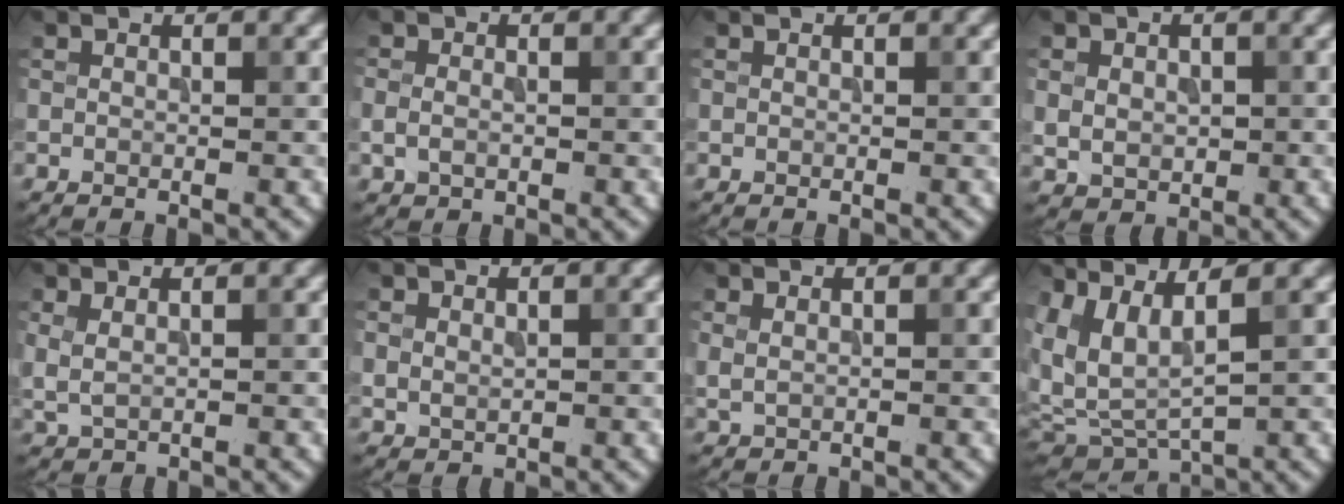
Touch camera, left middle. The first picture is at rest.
{"total": 1.8, "force": [-0.3, 1.3, 1.2], "torque": [-0.025, 0.001, -0.006]}
{"total": 0.0}
{"total": 2.7, "force": [0.2, 2.2, 1.5], "torque": [-0.024, -0.005, 0.009]}
{"total": 1.4, "force": [0.6, 0.6, 1.1], "torque": [-0.029, -0.001, 0.015]}
{"total": 1.2, "force": [0.5, 0.9, 0.7], "torque": [-0.015, -0.003, 0.014]}
{"total": 1.0, "force": [0.6, 0.4, 0.7], "torque": [-0.016, 0.000, 0.014]}
{"total": 5.7, "force": [1.7, 2.2, 5.0], "torque": [-0.113, 0.001, 0.041]}